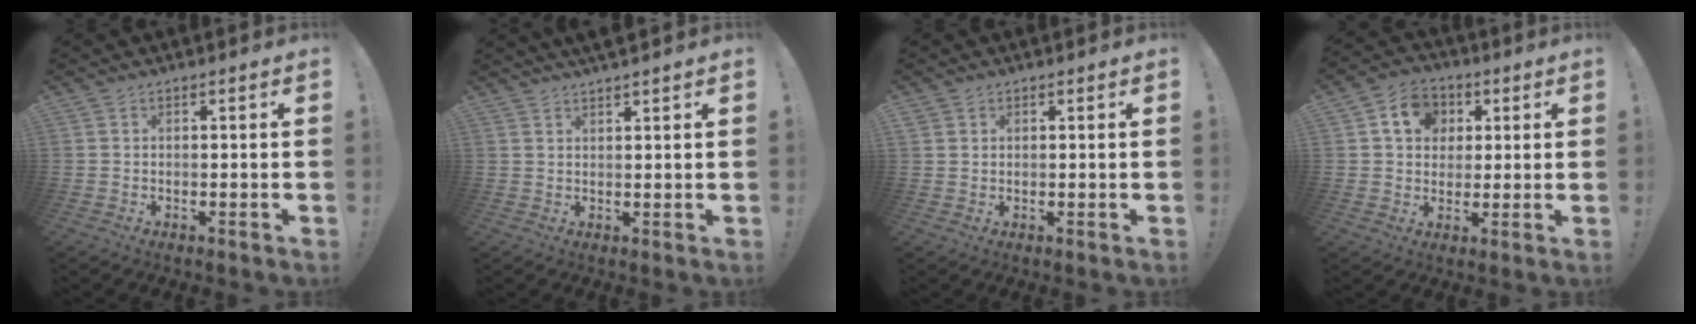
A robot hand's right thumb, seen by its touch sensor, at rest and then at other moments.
{"total": 2.7, "force": [2.5, -0.1, 1.0], "torque": [-0.015, -0.014, 0.045]}
{"total": 1.7, "force": [1.1, 1.3, 0.4], "torque": [0.000, -0.004, 0.018]}
{"total": 10.4, "force": [3.2, 8.8, 4.5], "torque": [-0.060, -0.003, 0.063]}